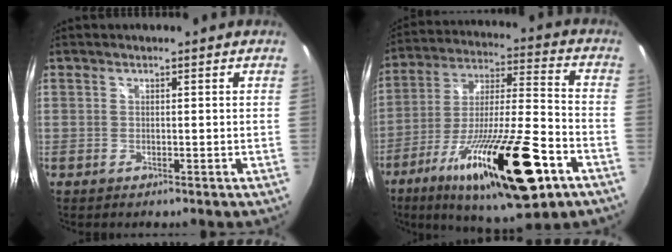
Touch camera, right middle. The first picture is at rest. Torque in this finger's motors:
{"motor_torque": [1.72, -0.42, 1.05, 0.21]}